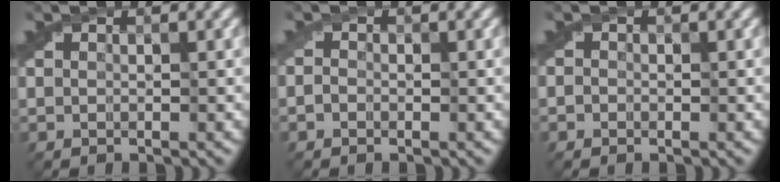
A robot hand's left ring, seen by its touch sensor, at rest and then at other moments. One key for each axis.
{"total": 0.8, "fx": -0.5, "fy": 0.7, "fz": 0.2, "tx": 0.003, "ty": -0.005, "tz": -0.017}
{"total": 0.6, "fx": -0.4, "fy": 0.5, "fz": 0.1, "tx": 0.005, "ty": -0.004, "tz": -0.013}